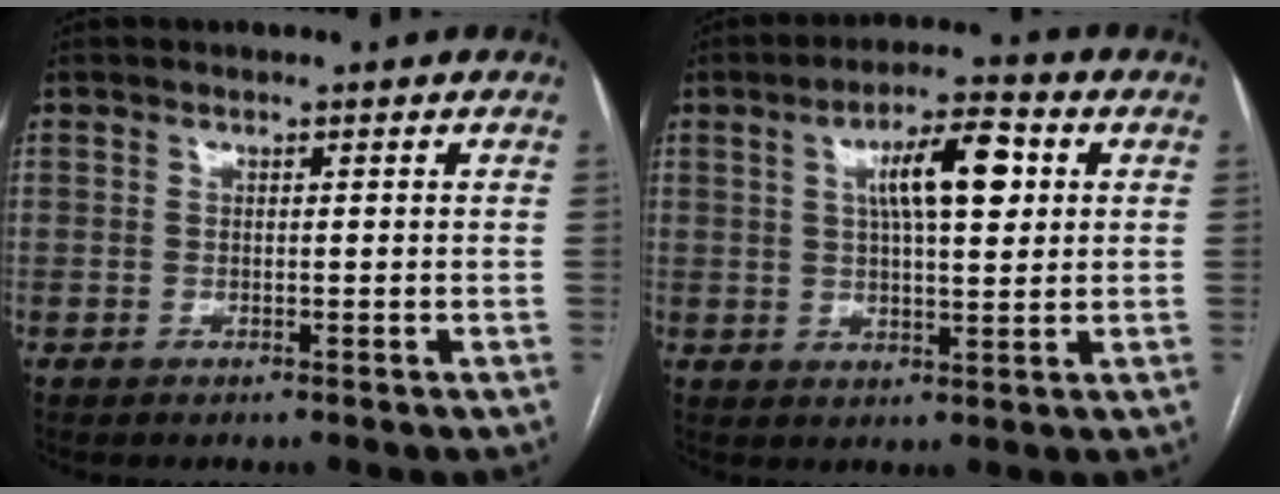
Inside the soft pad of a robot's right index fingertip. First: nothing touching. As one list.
[{"total": 9.6, "force": [2.8, 2.4, 8.8], "torque": [-0.151, 0.018, 0.046]}]